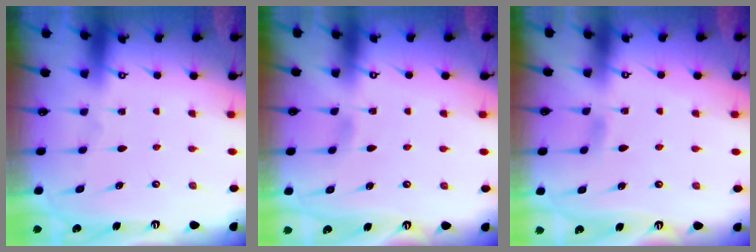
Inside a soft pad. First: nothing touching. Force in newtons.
{"total": 2.6, "press": 2.6, "slide": 0.3}
{"total": 2.9, "press": 2.8, "slide": 0.4}